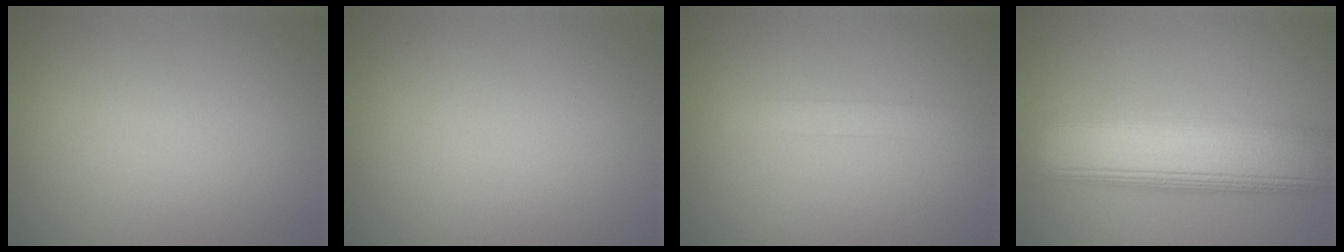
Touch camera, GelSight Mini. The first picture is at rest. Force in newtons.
{"total": 0.0}
{"total": 1.1, "press": 1.1, "slide": 0.0}
{"total": 9.4, "press": 9.4, "slide": 0.6}